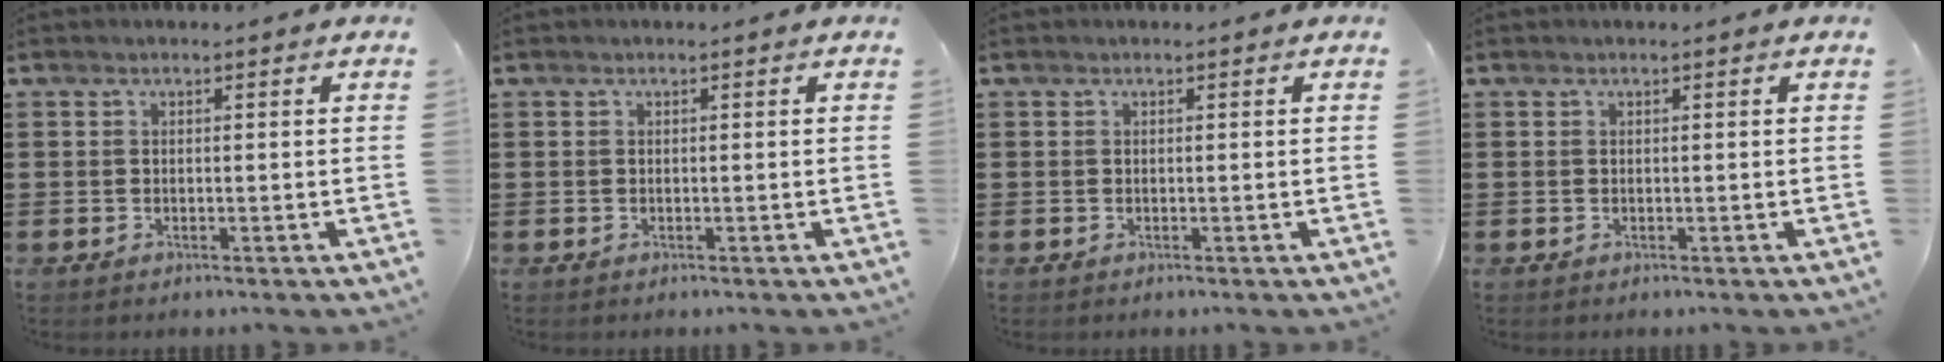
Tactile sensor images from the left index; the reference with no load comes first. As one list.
[{"total": 0.0}, {"total": 0.0}, {"total": 0.0}]